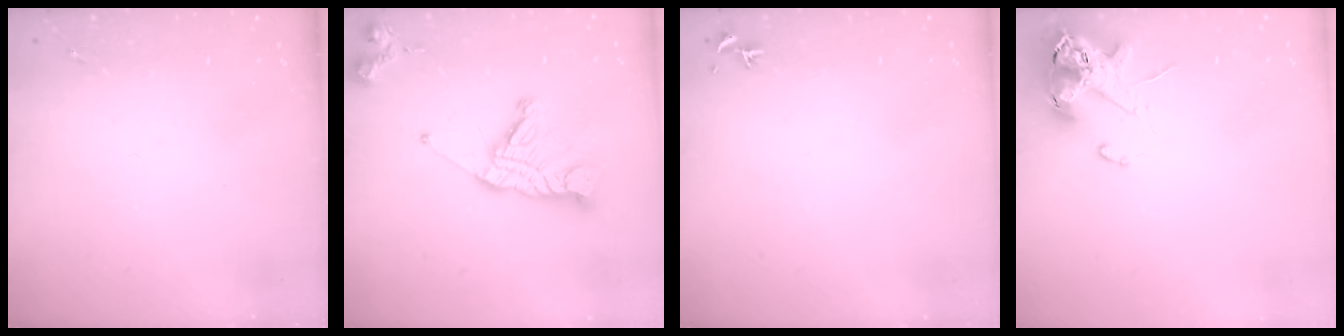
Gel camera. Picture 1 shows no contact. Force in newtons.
{"total": 16.2, "press": 16.1, "slide": 1.6}
{"total": 0.7, "press": 0.5, "slide": 0.4}
{"total": 11.7, "press": 11.5, "slide": 1.7}